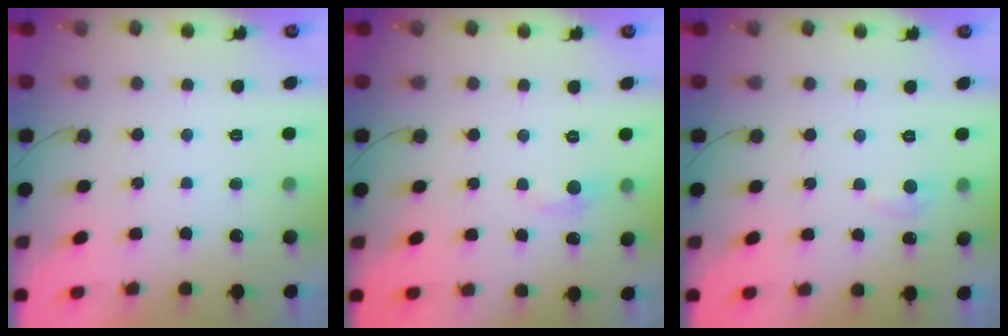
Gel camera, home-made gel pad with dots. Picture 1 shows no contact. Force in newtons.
{"total": 4.2, "press": 4.2, "slide": 0.6}
{"total": 5.3, "press": 5.2, "slide": 0.8}